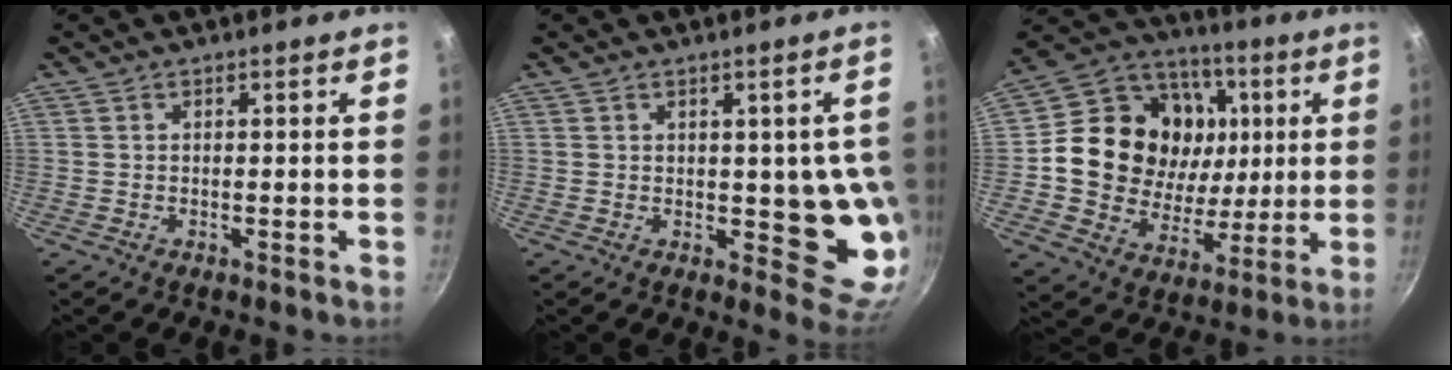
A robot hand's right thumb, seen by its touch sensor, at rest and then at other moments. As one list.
[{"total": 10.6, "force": [0.0, 5.1, 9.3], "torque": [-0.063, -0.014, 0.006]}, {"total": 23.9, "force": [4.0, 19.3, 13.5], "torque": [-0.211, 0.008, 0.071]}]